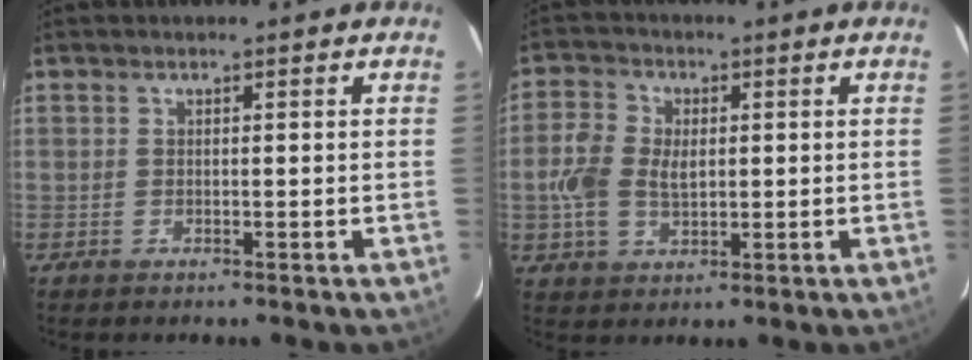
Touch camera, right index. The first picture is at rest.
{"total": 7.8, "force": [-0.2, 5.5, 5.6], "torque": [-0.125, 0.010, -0.006]}